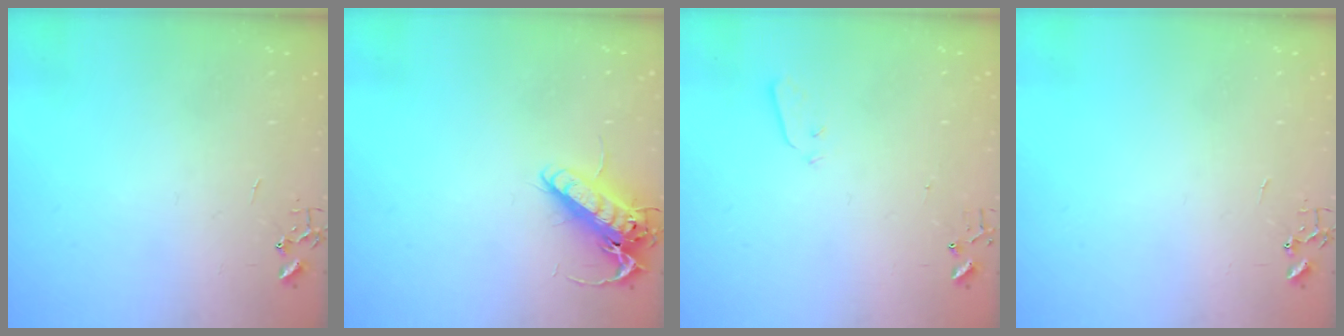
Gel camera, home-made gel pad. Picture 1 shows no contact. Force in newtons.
{"total": 13.8, "press": 13.6, "slide": 2.3}
{"total": 2.9, "press": 2.8, "slide": 0.8}
{"total": 0.0}